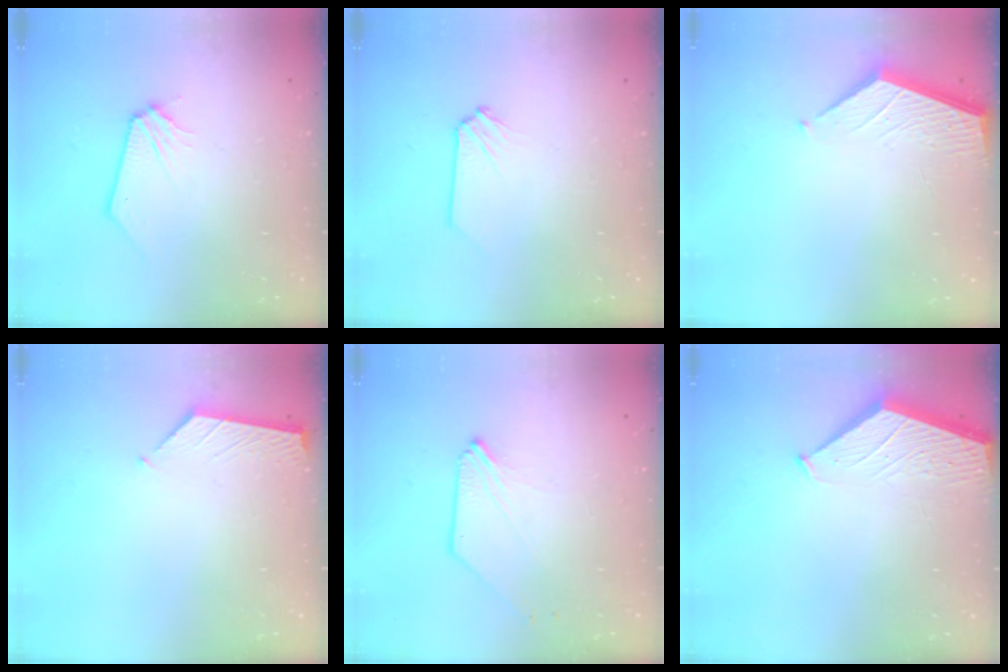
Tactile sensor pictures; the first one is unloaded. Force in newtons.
{"total": 0.0}
{"total": 3.4, "press": 3.4, "slide": 0.3}
{"total": 3.8, "press": 3.7, "slide": 0.6}
{"total": 1.7, "press": 1.6, "slide": 0.3}
{"total": 1.5, "press": 1.4, "slide": 0.2}